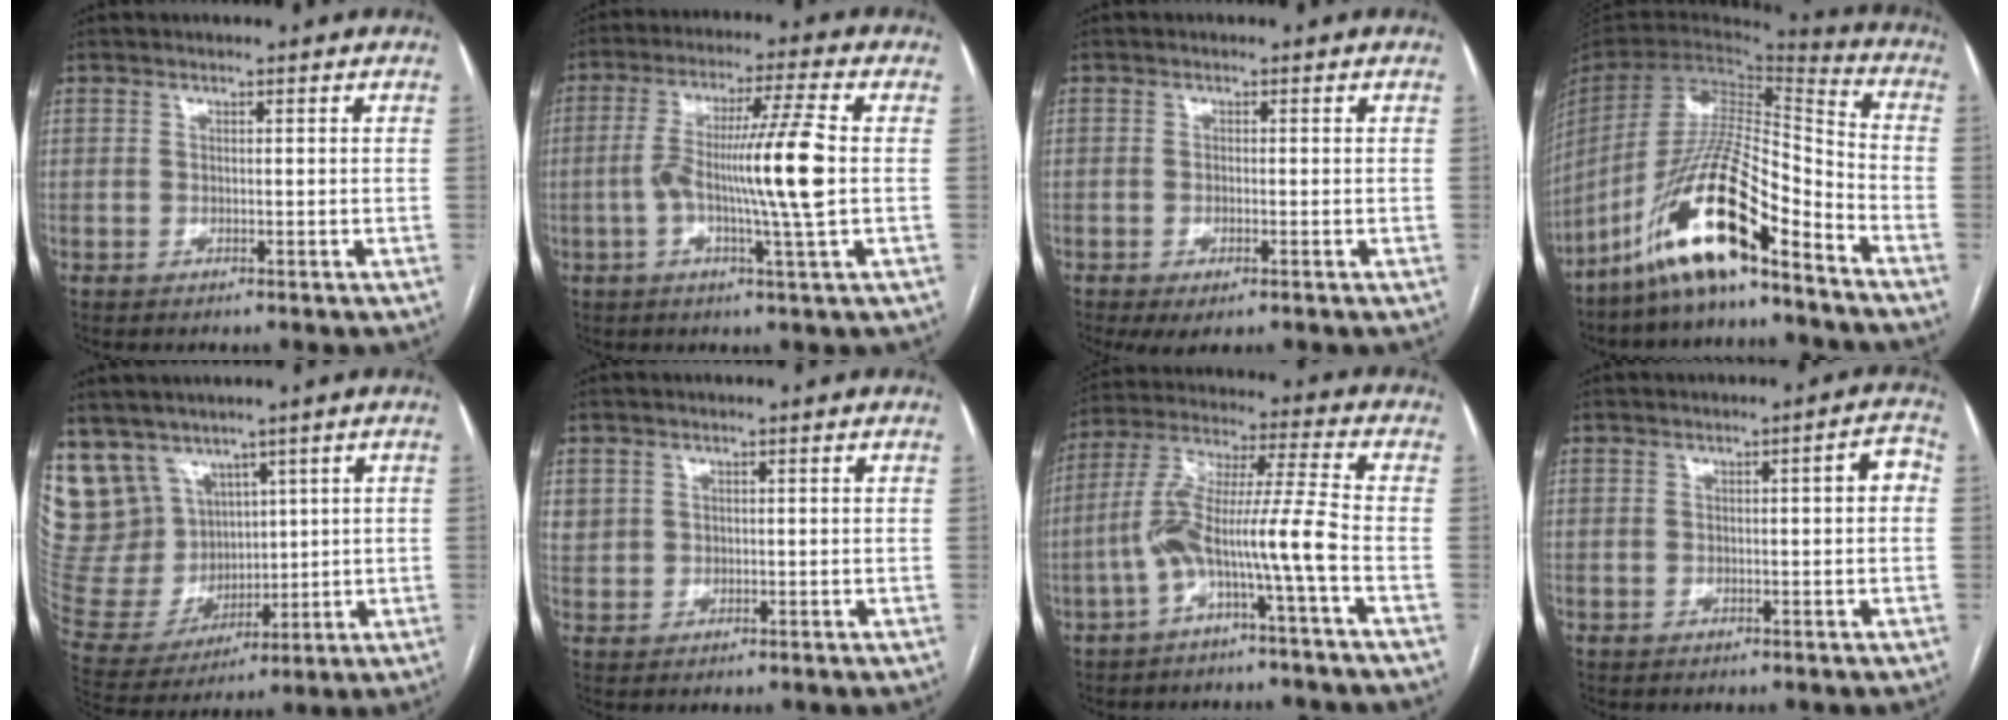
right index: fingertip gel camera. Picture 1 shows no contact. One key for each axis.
{"total": 11.9, "fx": -0.9, "fy": -1.0, "fz": 11.9, "tx": -0.220, "ty": 0.003, "tz": -0.021}
{"total": 2.8, "fx": -1.3, "fy": 0.9, "fz": 2.3, "tx": -0.039, "ty": -0.004, "tz": -0.015}
{"total": 17.5, "fx": -12.0, "fy": 2.5, "fz": 12.6, "tx": -0.256, "ty": -0.007, "tz": -0.221}
{"total": 16.1, "fx": 10.0, "fy": 11.8, "fz": 4.4, "tx": -0.113, "ty": 0.059, "tz": 0.227}
{"total": 2.5, "fx": 1.1, "fy": 2.2, "fz": 0.4, "tx": 0.001, "ty": 0.010, "tz": 0.024}
{"total": 10.5, "fx": -4.0, "fy": -0.6, "fz": 9.7, "tx": -0.194, "ty": 0.031, "tz": -0.076}
{"total": 3.1, "fx": 0.3, "fy": 0.7, "fz": 3.0, "tx": -0.034, "ty": 0.015, "tz": 0.002}